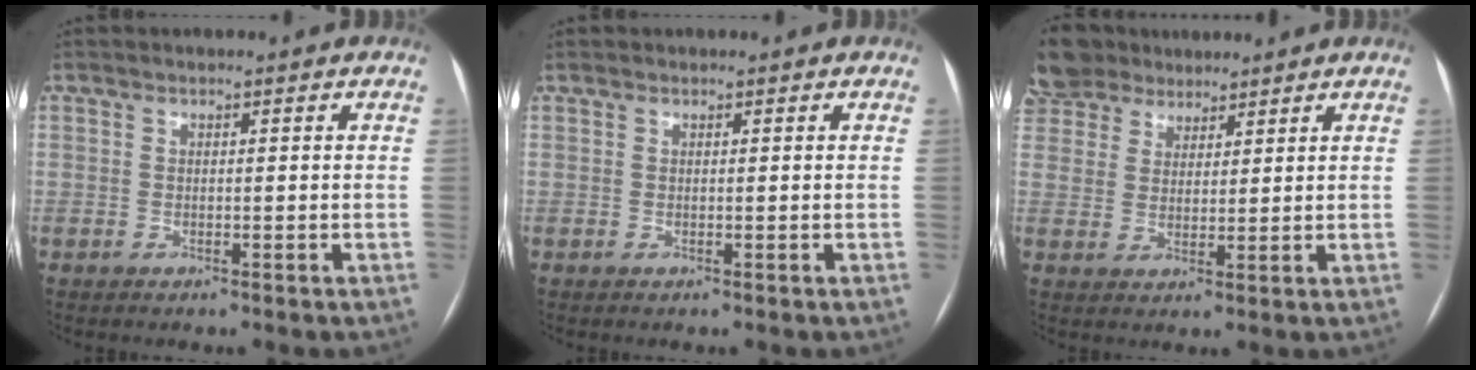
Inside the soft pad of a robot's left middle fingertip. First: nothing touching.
{"total": 0.0}
{"total": 10.7, "force": [8.4, 6.3, 2.3], "torque": [-0.065, 0.037, 0.164]}